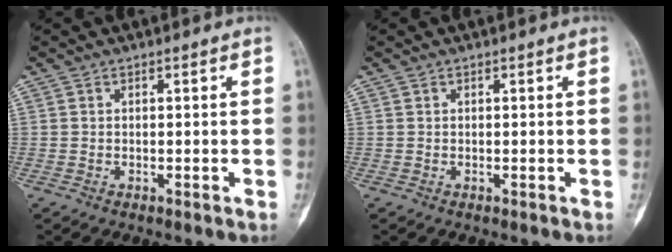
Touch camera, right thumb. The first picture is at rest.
{"total": 0.0}